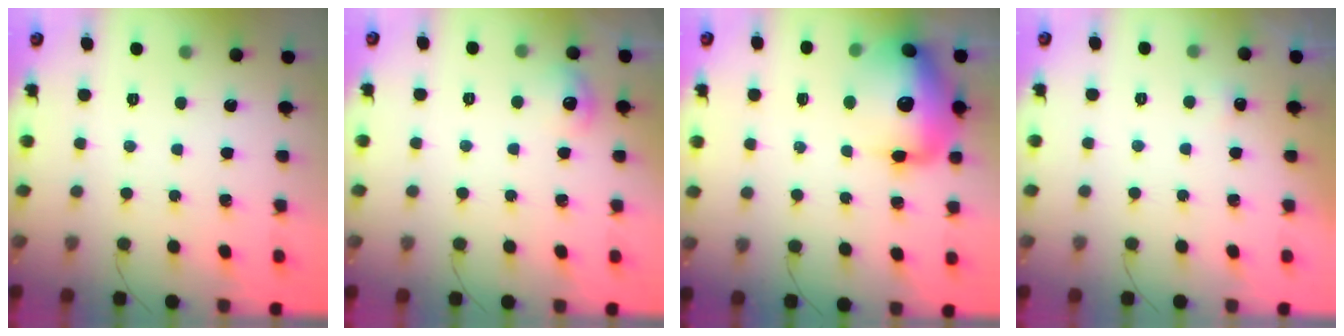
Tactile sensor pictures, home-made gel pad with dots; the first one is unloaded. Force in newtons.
{"total": 7.5, "press": 7.4, "slide": 1.5}
{"total": 20.4, "press": 19.4, "slide": 6.3}
{"total": 11.2, "press": 2.2, "slide": 11.0}